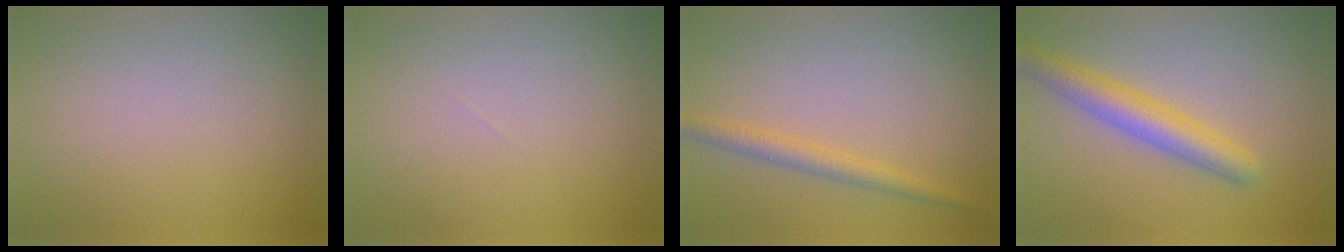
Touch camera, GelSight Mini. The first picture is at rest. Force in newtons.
{"total": 0.0}
{"total": 2.3, "press": 2.3, "slide": 0.1}
{"total": 4.4, "press": 4.4, "slide": 0.1}